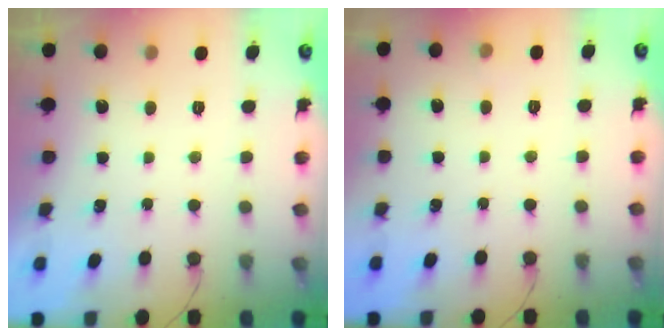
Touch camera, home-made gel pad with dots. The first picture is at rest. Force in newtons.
{"total": 3.2, "press": 2.6, "slide": 1.8}